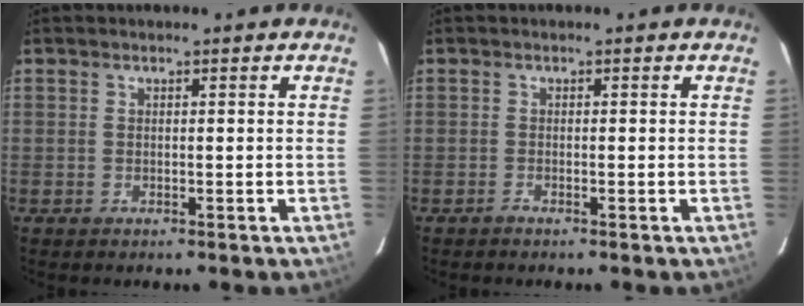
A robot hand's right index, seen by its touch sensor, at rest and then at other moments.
{"total": 0.5, "force": [-0.5, -0.1, 0.2], "torque": [-0.001, 0.000, -0.011]}